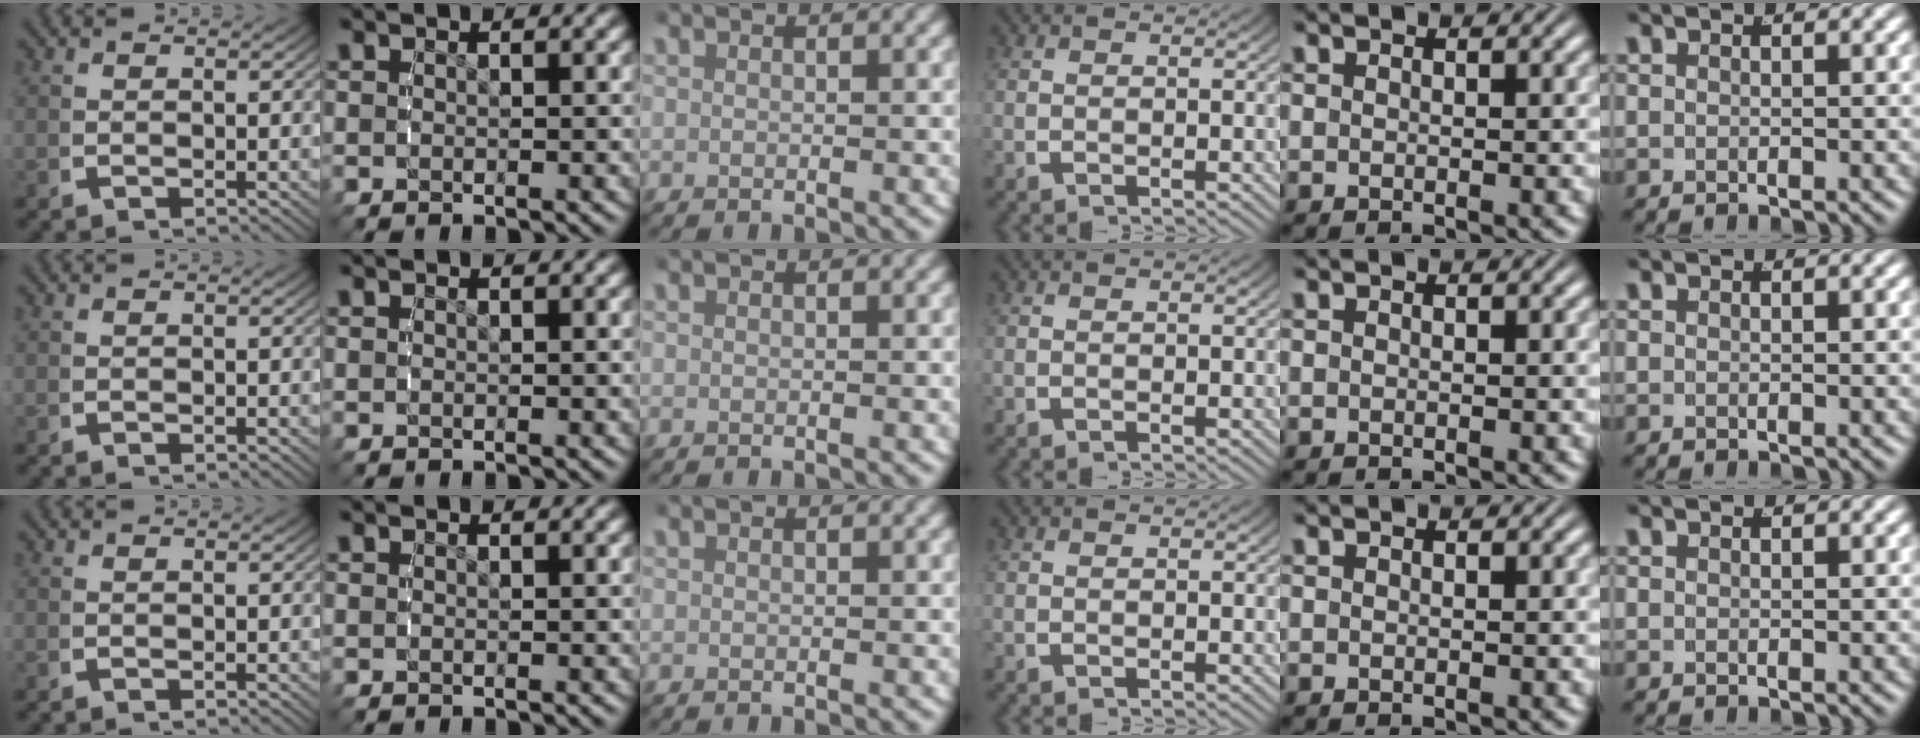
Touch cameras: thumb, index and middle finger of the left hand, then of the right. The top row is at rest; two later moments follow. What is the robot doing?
{"motion": "reach", "object": "measuring cup"}